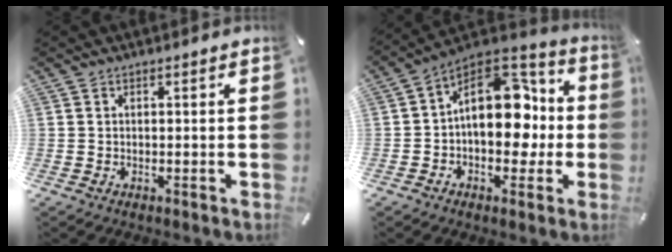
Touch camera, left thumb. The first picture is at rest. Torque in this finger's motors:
{"motor_torque": [2.46, 2.55, 0.39, -0.04, 0.46]}